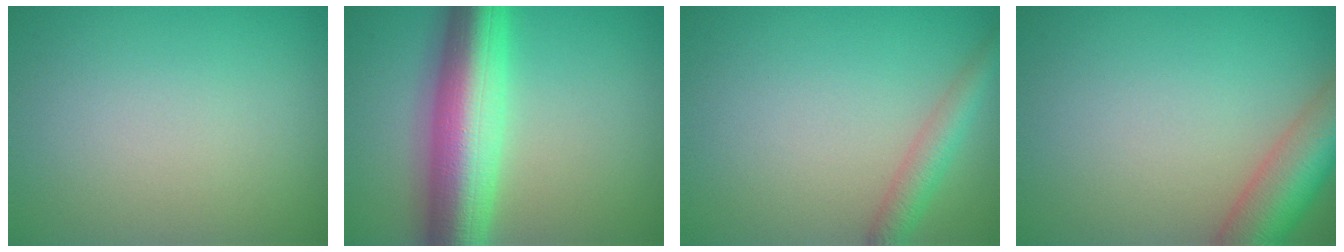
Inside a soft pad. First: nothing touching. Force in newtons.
{"total": 10.0, "press": 10.0, "slide": 0.2}
{"total": 2.8, "press": 2.8, "slide": 0.1}
{"total": 7.1, "press": 7.1, "slide": 0.4}